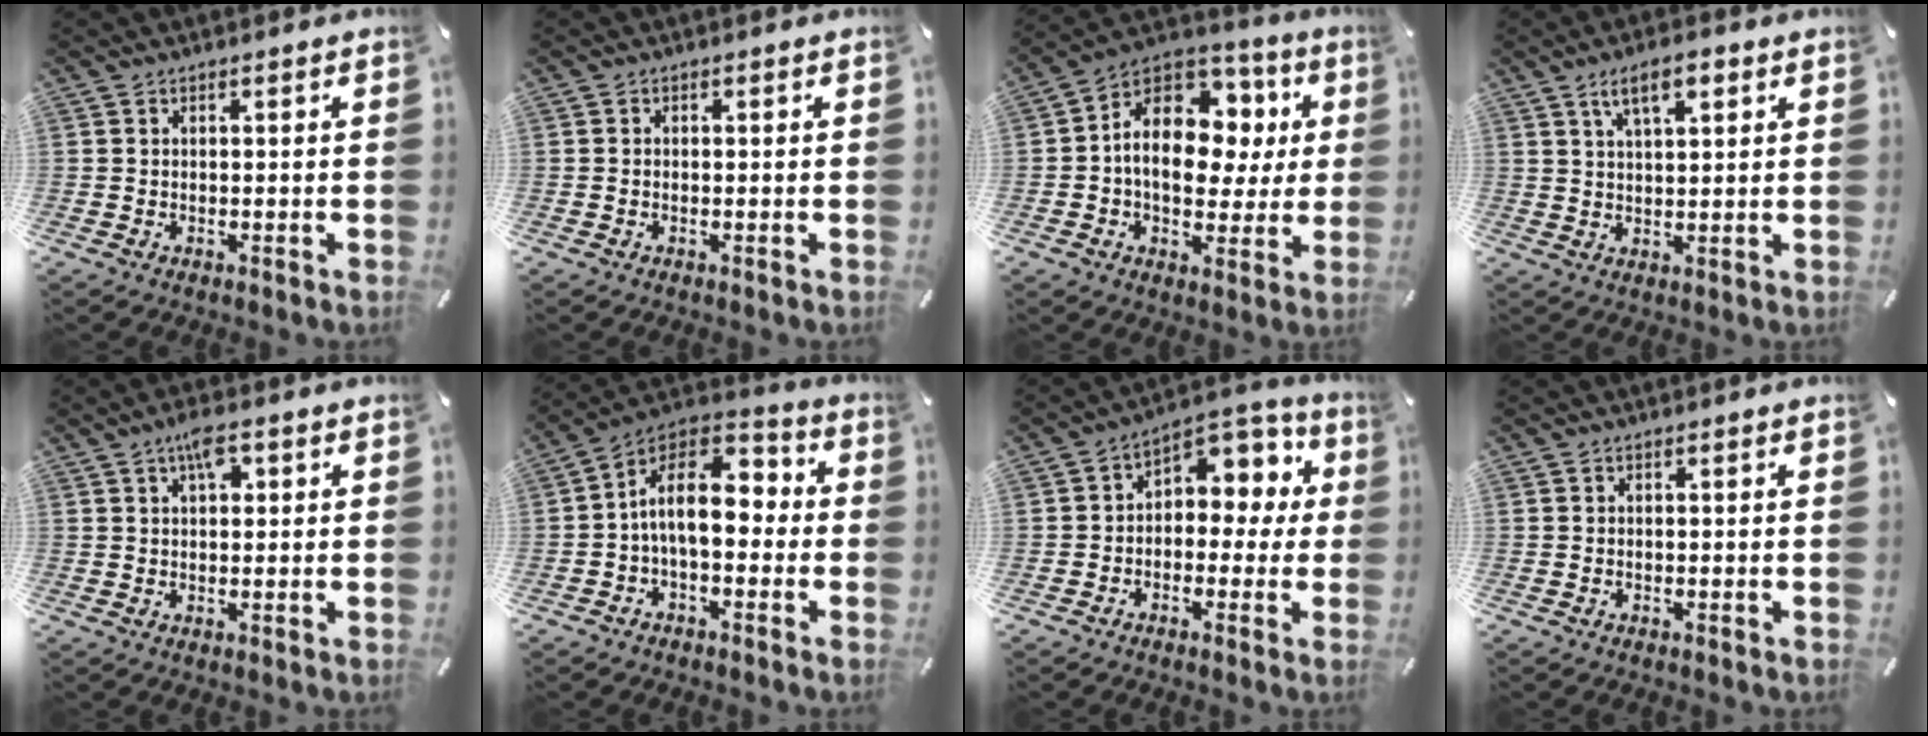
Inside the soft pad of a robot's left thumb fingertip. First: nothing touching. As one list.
[{"total": 0.5, "force": [-0.2, 0.3, 0.4], "torque": [-0.008, 0.000, -0.005]}, {"total": 14.5, "force": [2.1, 10.9, 9.2], "torque": [-0.161, -0.013, 0.041]}, {"total": 7.1, "force": [3.6, 2.9, 5.4], "torque": [-0.097, -0.001, 0.061]}, {"total": 5.4, "force": [2.2, 2.7, 4.1], "torque": [-0.062, 0.000, 0.032]}, {"total": 13.1, "force": [-0.4, 8.3, 10.2], "torque": [-0.188, 0.008, -0.009]}, {"total": 7.3, "force": [1.8, 5.6, 4.3], "torque": [-0.058, -0.014, 0.030]}, {"total": 0.0}]